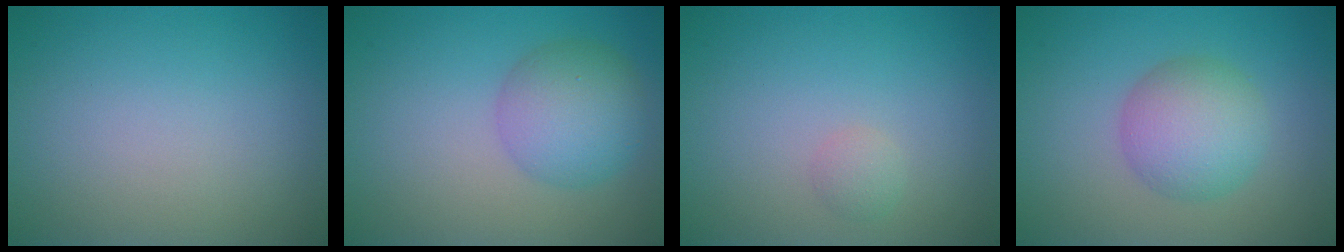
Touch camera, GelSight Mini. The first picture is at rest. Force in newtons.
{"total": 4.8, "press": 4.8, "slide": 0.1}
{"total": 1.0, "press": 1.0, "slide": 0.1}
{"total": 4.8, "press": 4.8, "slide": 0.3}